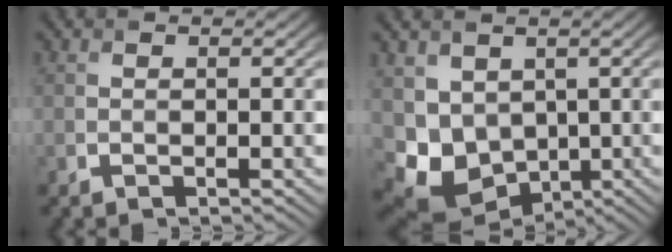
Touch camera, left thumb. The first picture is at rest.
{"total": 8.2, "force": [0.1, 6.9, 4.5], "torque": [-0.100, -0.029, 0.018]}